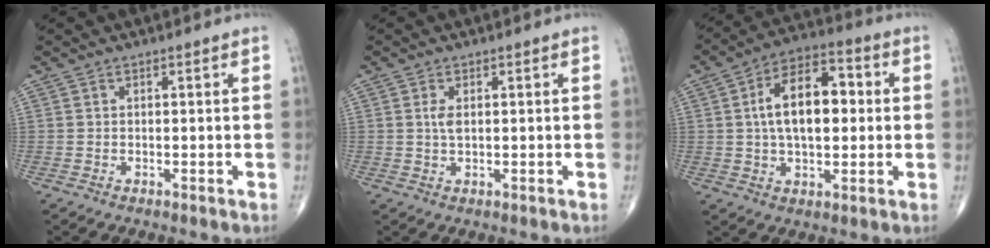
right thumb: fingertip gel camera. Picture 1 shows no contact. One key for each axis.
{"total": 1.9, "fx": 0.4, "fy": 0.8, "fz": 1.7, "tx": -0.035, "ty": -0.001, "tz": 0.009}
{"total": 14.2, "fx": 1.4, "fy": 7.7, "fz": 11.8, "tx": -0.181, "ty": 0.022, "tz": 0.016}